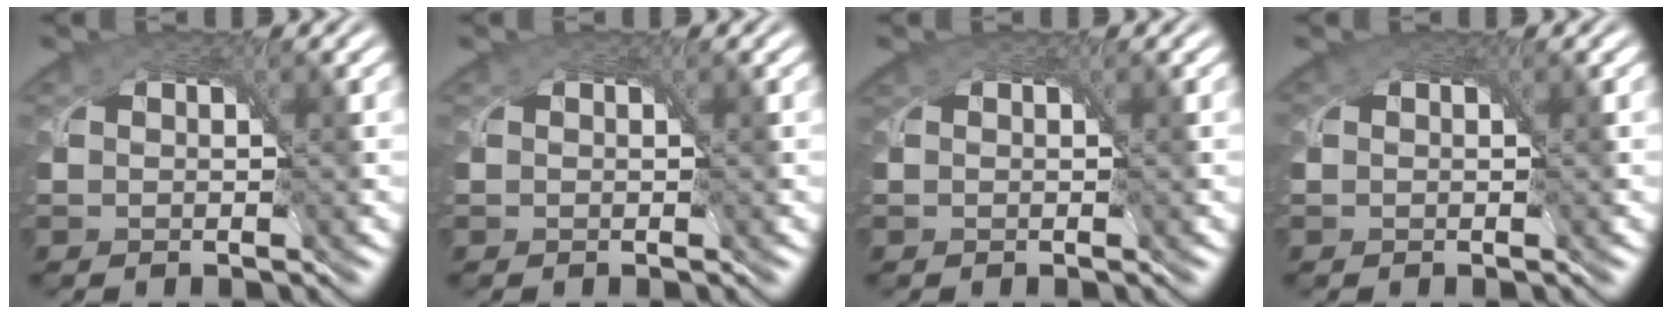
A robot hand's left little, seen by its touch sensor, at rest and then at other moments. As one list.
[{"total": 0.0}, {"total": 0.0}, {"total": 0.7, "force": [0.3, 0.4, 0.4], "torque": [-0.008, 0.001, 0.004]}]